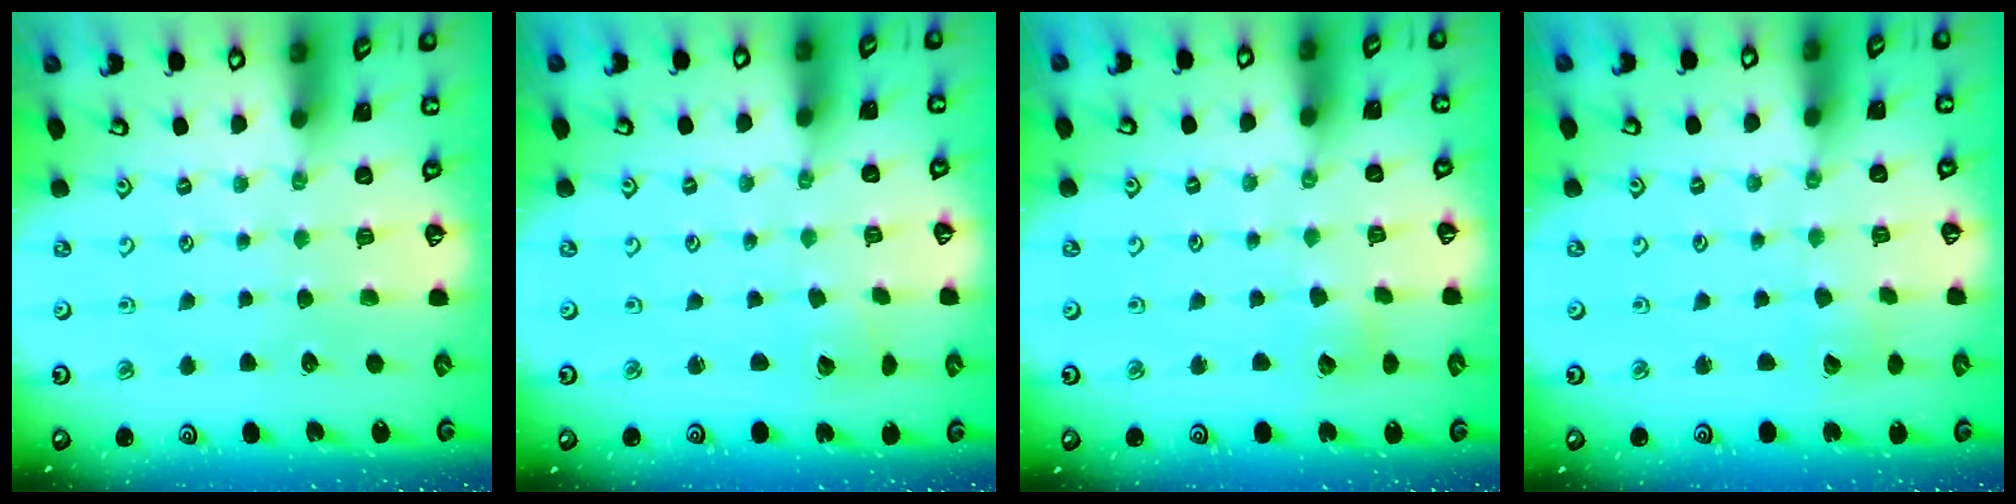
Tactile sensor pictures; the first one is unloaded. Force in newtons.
{"total": 2.1, "press": 2.1, "slide": 0.1}
{"total": 3.5, "press": 3.5, "slide": 0.3}
{"total": 2.9, "press": 2.9, "slide": 0.3}